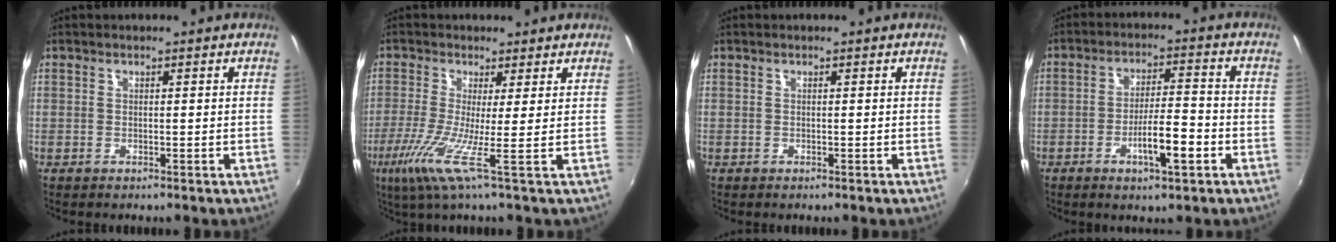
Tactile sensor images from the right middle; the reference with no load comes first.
{"total": 7.0, "force": [-2.1, -1.5, 6.5], "torque": [-0.169, -0.017, -0.050]}
{"total": 0.0}
{"total": 7.6, "force": [-3.2, 1.5, 6.8], "torque": [-0.123, -0.001, -0.046]}